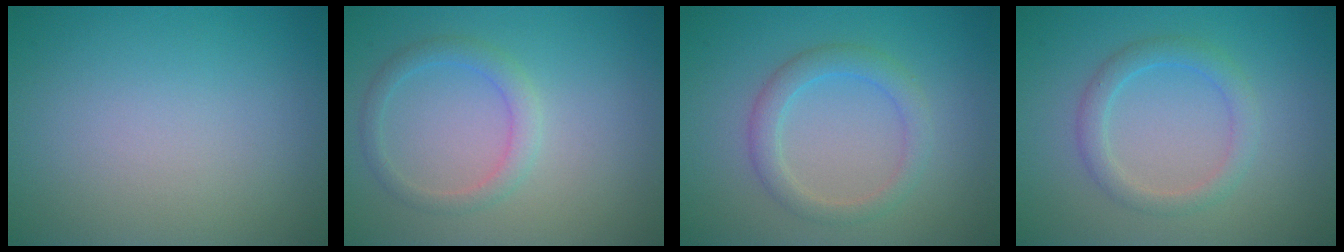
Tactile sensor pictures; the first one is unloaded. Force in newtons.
{"total": 2.1, "press": 2.1, "slide": 0.2}
{"total": 2.7, "press": 2.6, "slide": 0.3}
{"total": 2.4, "press": 2.4, "slide": 0.1}